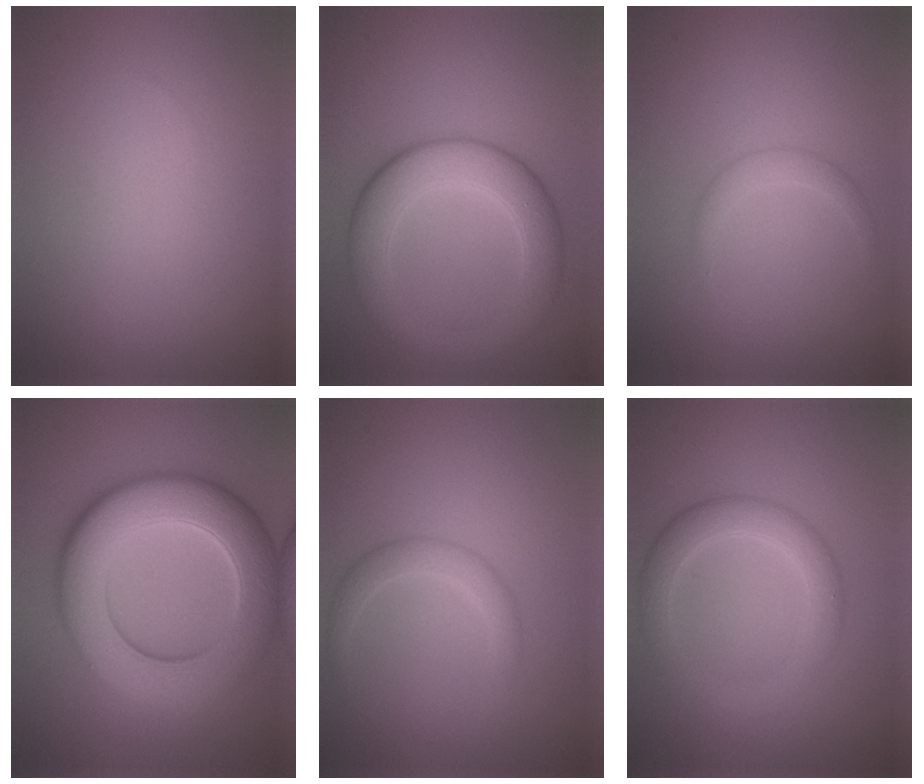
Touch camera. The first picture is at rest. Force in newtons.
{"total": 6.6, "press": 6.6, "slide": 0.1}
{"total": 1.2, "press": 1.2, "slide": 0.1}
{"total": 11.1, "press": 11.1, "slide": 0.6}
{"total": 2.0, "press": 2.0, "slide": 0.1}
{"total": 3.6, "press": 3.6, "slide": 0.1}